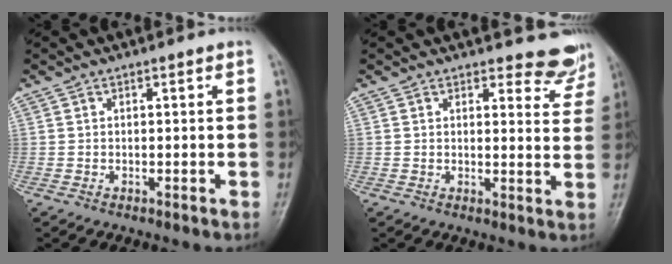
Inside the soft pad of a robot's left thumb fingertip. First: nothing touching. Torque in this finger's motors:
{"motor_torque": [-0.08, -0.06, 0.06, -0.06, 0.02]}